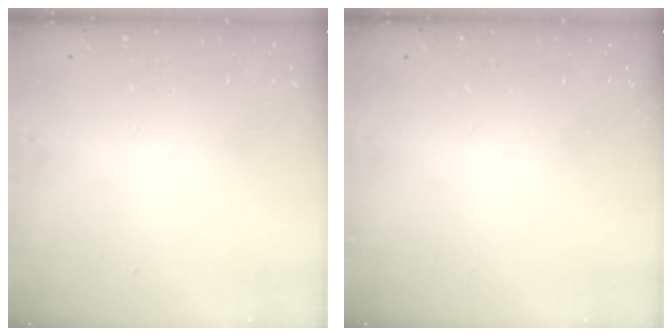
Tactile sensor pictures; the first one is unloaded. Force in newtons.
{"total": 0.0}